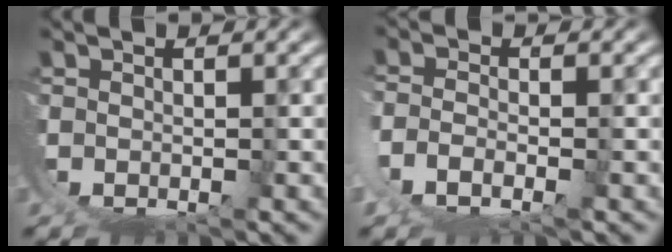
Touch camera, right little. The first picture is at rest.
{"total": 2.5, "force": [-1.0, 0.1, 2.3], "torque": [-0.046, -0.009, -0.012]}